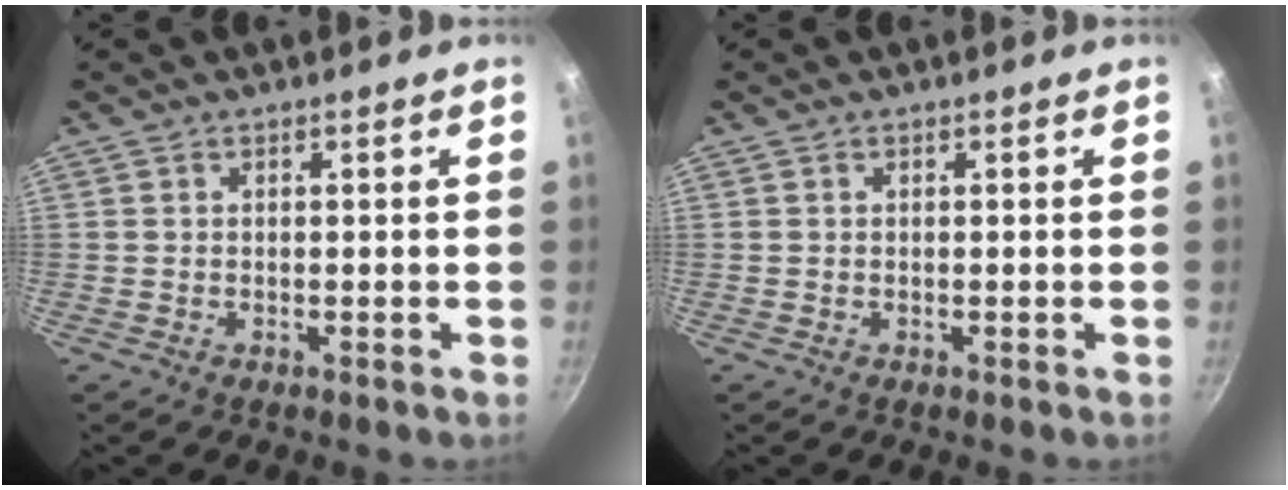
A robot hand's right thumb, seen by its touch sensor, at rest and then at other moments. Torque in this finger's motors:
{"motor_torque": [-0.29, 0.02, 0.17, -0.17, 0.00]}